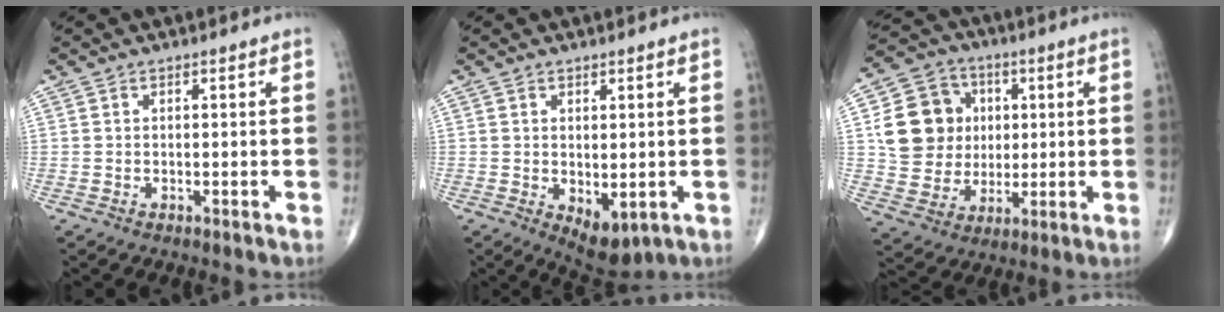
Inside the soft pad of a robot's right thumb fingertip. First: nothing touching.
{"total": 6.0, "force": [-1.2, 3.1, 5.1], "torque": [-0.066, -0.011, 0.000]}
{"total": 14.6, "force": [2.5, 13.0, 6.2], "torque": [-0.081, 0.008, 0.050]}